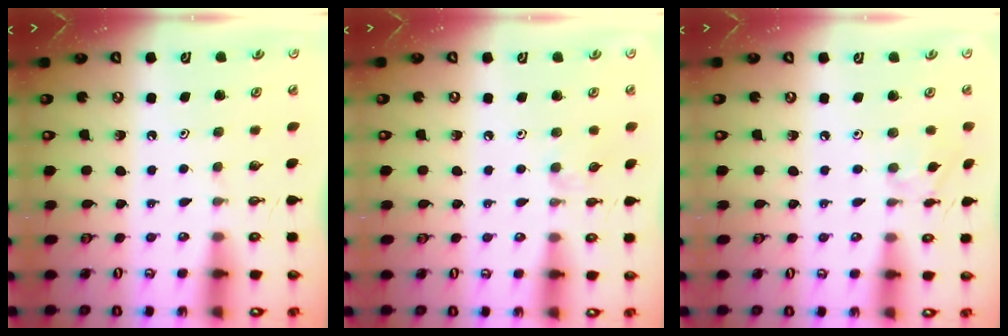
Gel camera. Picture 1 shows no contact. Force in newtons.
{"total": 2.6, "press": 2.5, "slide": 0.4}
{"total": 4.5, "press": 4.5, "slide": 0.5}